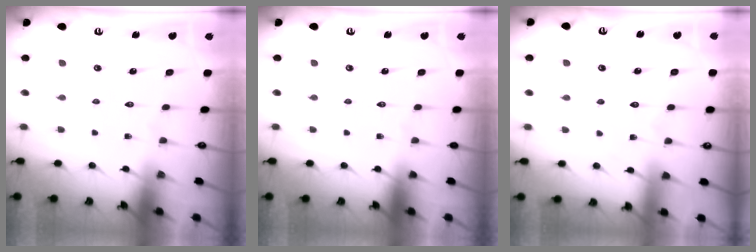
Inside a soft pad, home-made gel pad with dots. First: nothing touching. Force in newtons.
{"total": 0.0}
{"total": 2.7, "press": 2.7, "slide": 0.4}